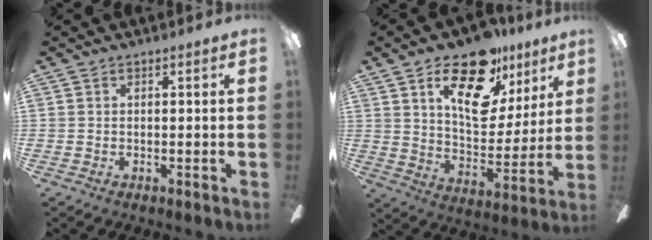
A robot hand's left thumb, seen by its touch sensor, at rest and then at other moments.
{"total": 20.9, "force": [12.5, 9.8, 13.6], "torque": [-0.211, -0.062, 0.214]}